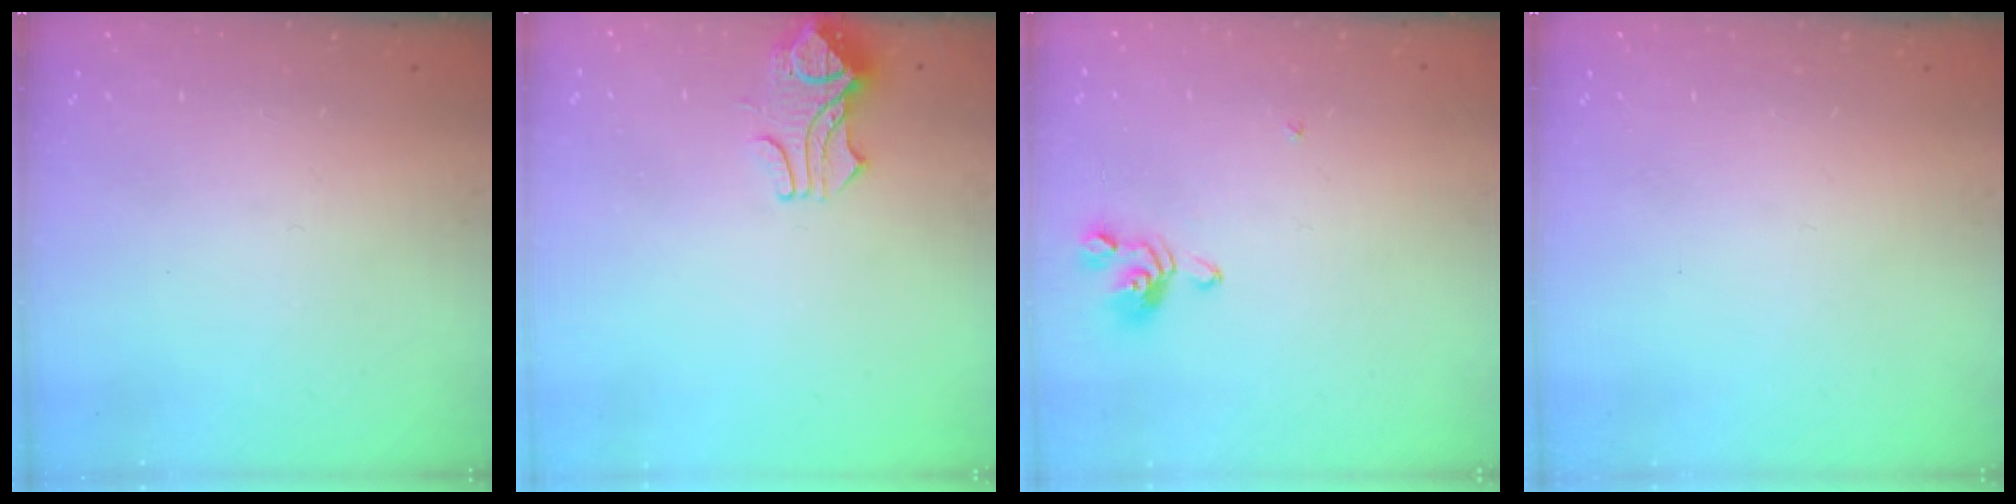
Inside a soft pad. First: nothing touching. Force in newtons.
{"total": 0.8, "press": 0.5, "slide": 0.6}
{"total": 2.1, "press": 2.1, "slide": 0.3}
{"total": 0.0}